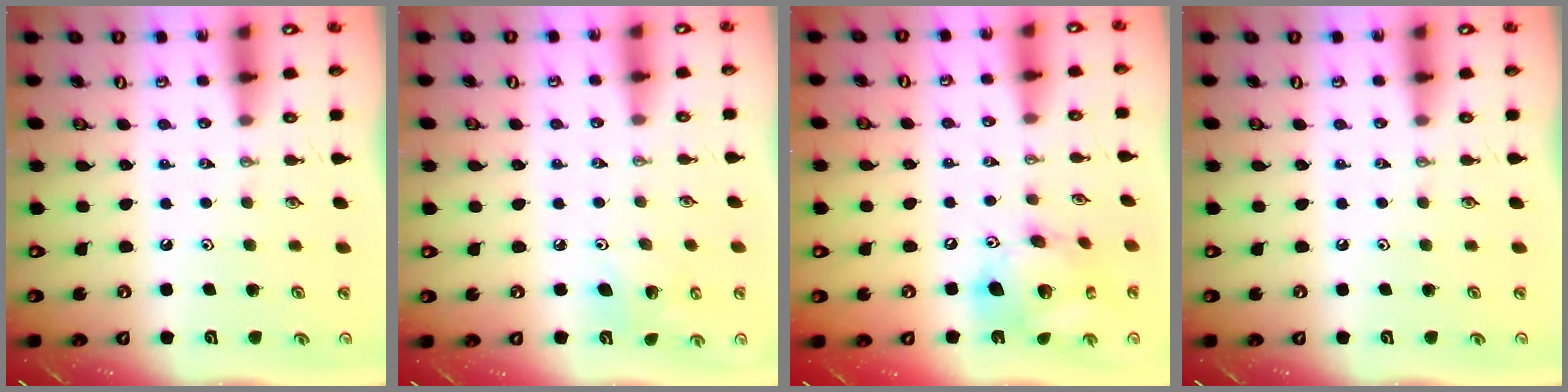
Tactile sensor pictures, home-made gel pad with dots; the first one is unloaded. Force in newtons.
{"total": 6.2, "press": 6.0, "slide": 1.7}
{"total": 15.7, "press": 15.6, "slide": 1.9}
{"total": 0.0}